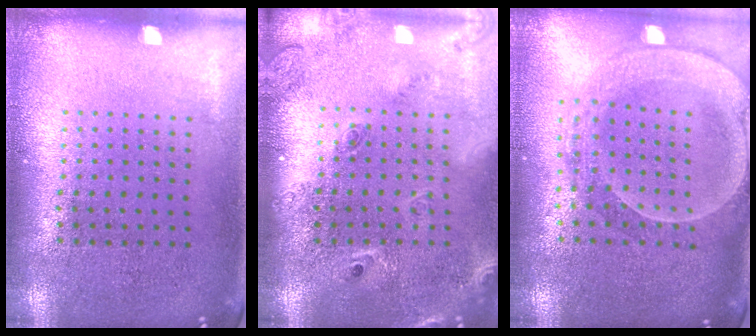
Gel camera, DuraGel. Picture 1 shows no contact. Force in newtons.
{"total": 2.3, "press": 1.7, "slide": 1.5}
{"total": 2.2, "press": 2.1, "slide": 0.8}